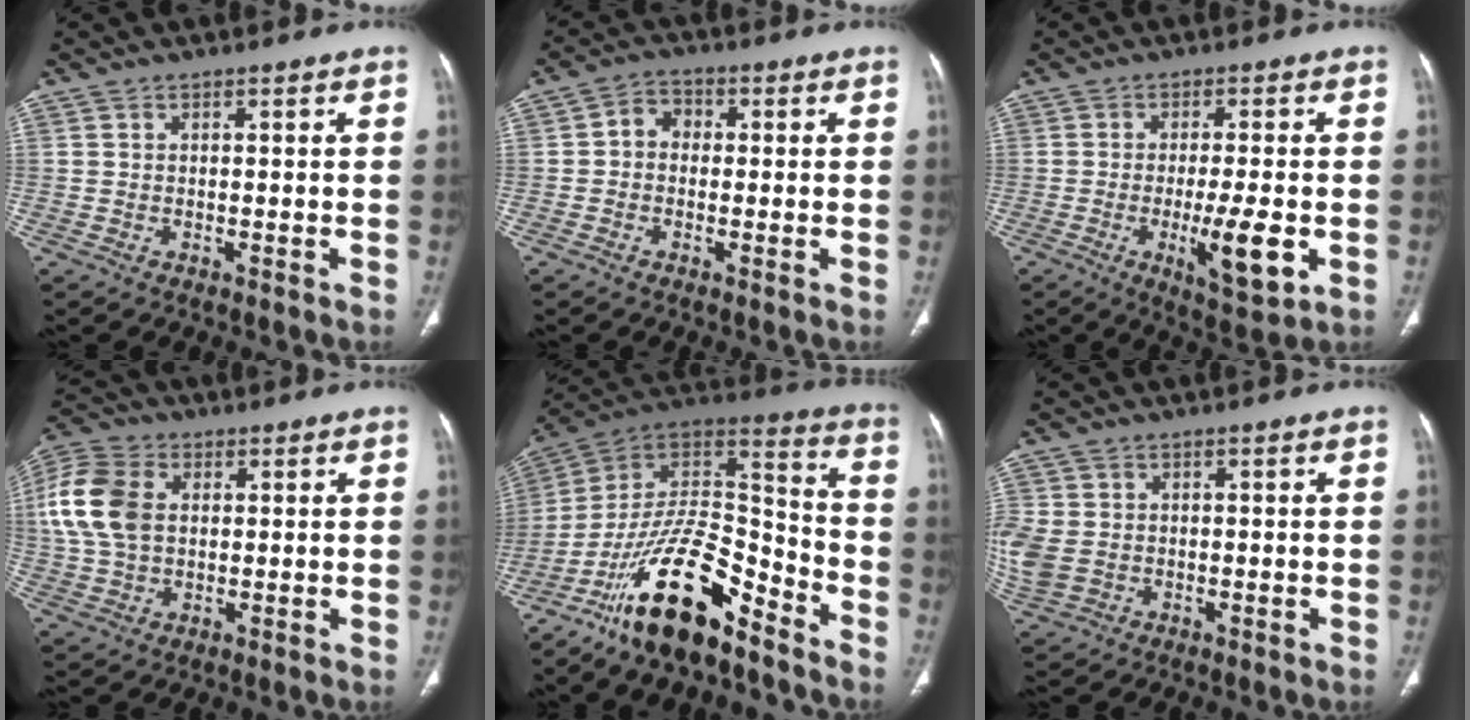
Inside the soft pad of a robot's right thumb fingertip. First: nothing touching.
{"total": 3.8, "force": [-0.2, 3.2, 2.1], "torque": [-0.020, 0.016, -0.016]}
{"total": 9.9, "force": [-2.5, 2.4, 9.2], "torque": [-0.145, -0.016, -0.035]}
{"total": 12.4, "force": [2.0, 8.5, 8.7], "torque": [-0.184, 0.014, 0.036]}
{"total": 20.4, "force": [-13.7, 7.4, 13.2], "torque": [-0.217, 0.094, -0.243]}
{"total": 9.0, "force": [-0.9, 7.3, 5.2], "torque": [-0.148, 0.002, -0.006]}